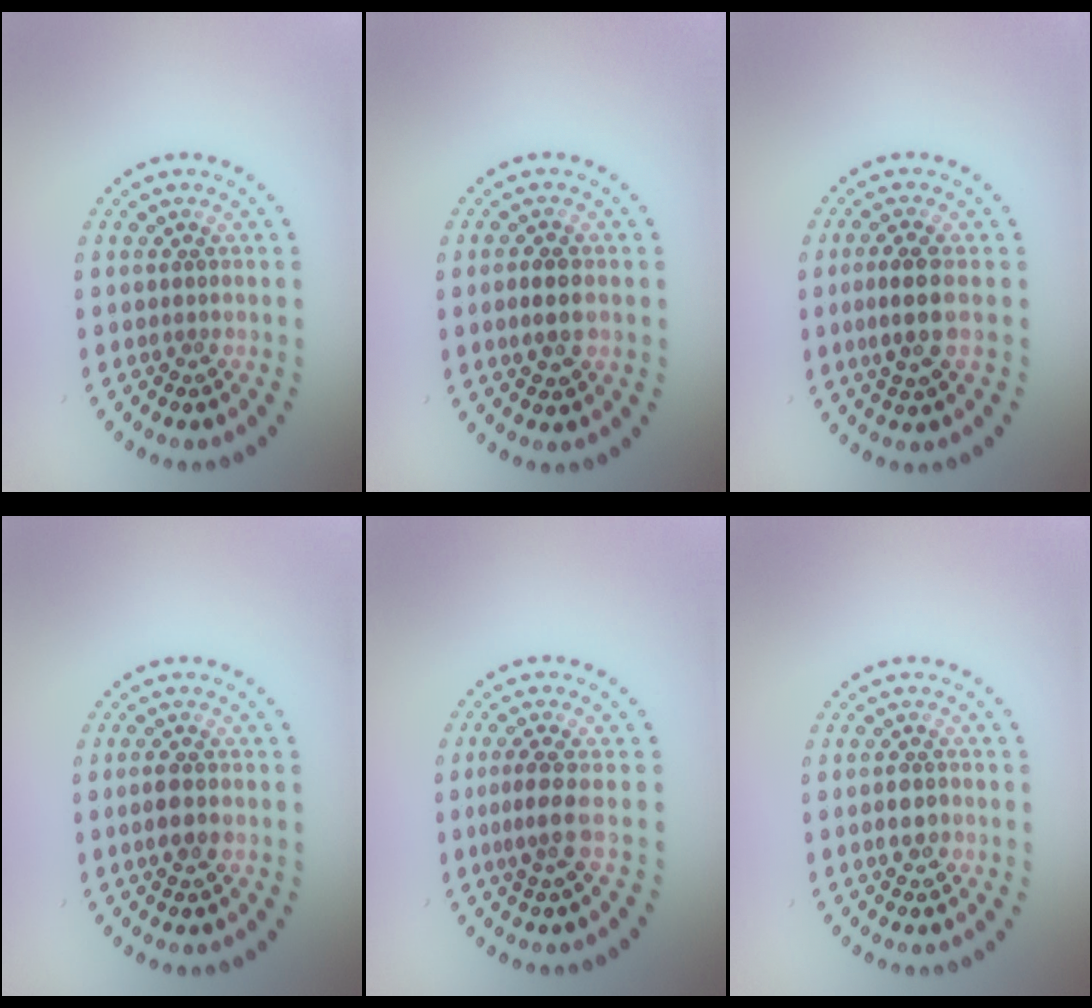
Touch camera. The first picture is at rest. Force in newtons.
{"total": 2.6, "press": 2.6, "slide": 0.1}
{"total": 3.2, "press": 3.0, "slide": 1.1}
{"total": 1.8, "press": 1.8, "slide": 0.4}
{"total": 2.3, "press": 1.5, "slide": 1.7}
{"total": 1.6, "press": 1.5, "slide": 0.3}